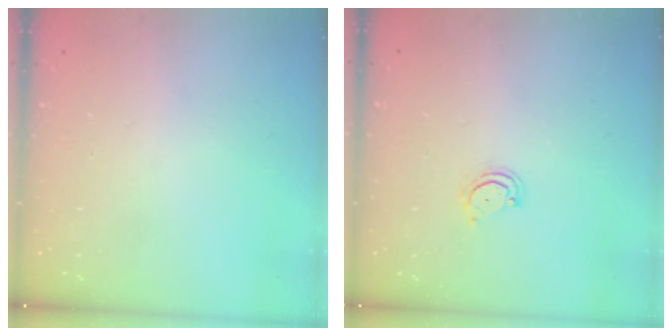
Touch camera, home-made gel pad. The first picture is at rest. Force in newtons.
{"total": 3.3, "press": 3.3, "slide": 0.2}